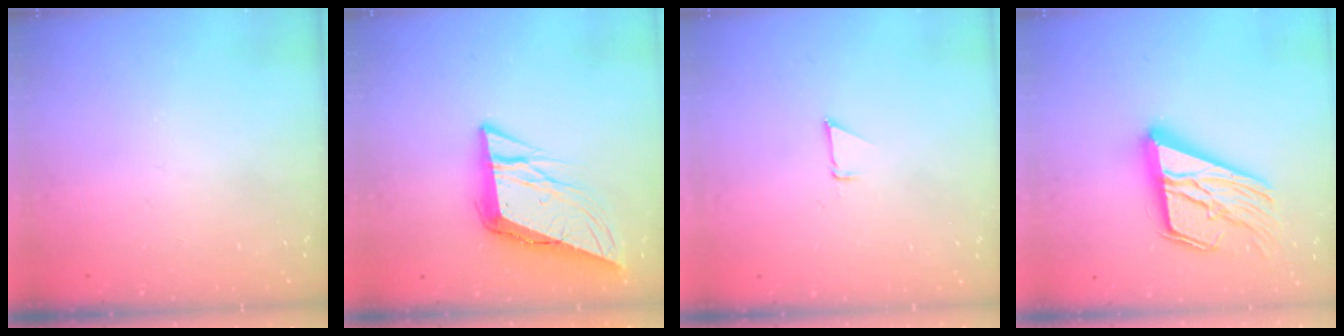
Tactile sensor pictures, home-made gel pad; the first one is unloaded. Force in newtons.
{"total": 11.4, "press": 11.2, "slide": 1.9}
{"total": 0.9, "press": 0.9, "slide": 0.1}
{"total": 20.9, "press": 20.8, "slide": 2.2}